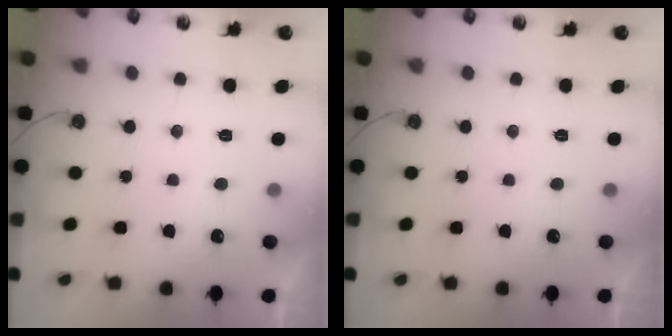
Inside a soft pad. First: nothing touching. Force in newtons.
{"total": 0.0}